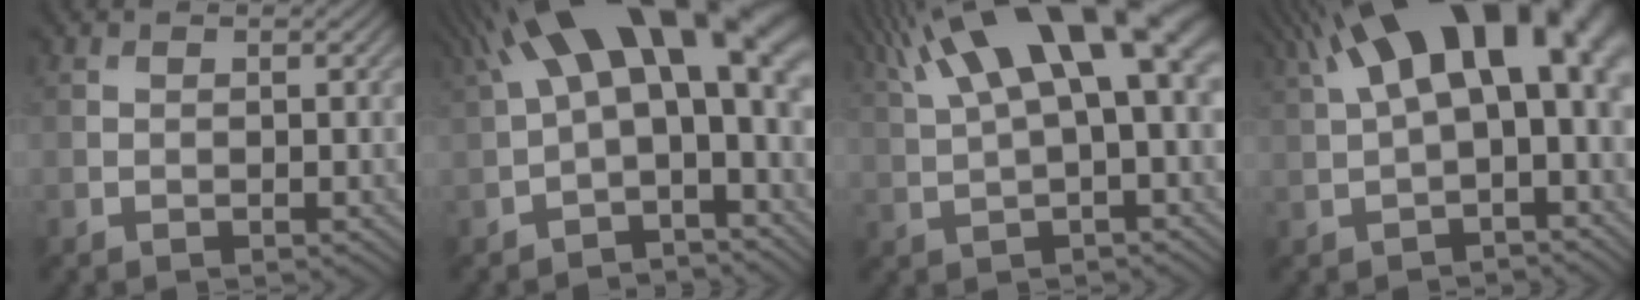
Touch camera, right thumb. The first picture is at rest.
{"total": 17.0, "force": [4.5, 7.3, 14.7], "torque": [-0.245, 0.022, 0.084]}
{"total": 14.9, "force": [6.2, 4.5, 12.7], "torque": [-0.237, 0.026, 0.115]}
{"total": 17.4, "force": [4.9, 7.7, 14.8], "torque": [-0.229, 0.044, 0.089]}